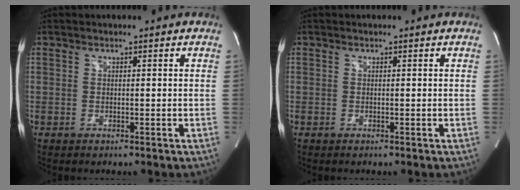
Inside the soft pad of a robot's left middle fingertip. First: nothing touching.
{"total": 0.0}